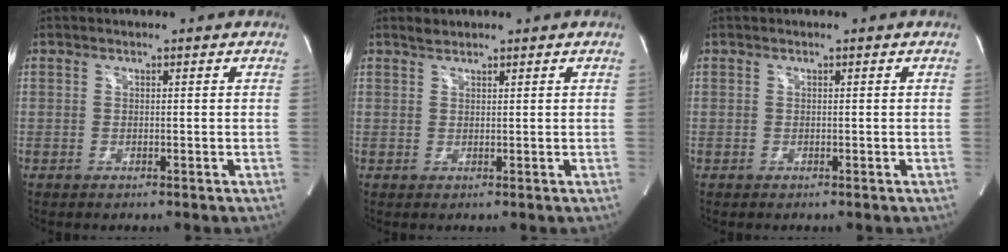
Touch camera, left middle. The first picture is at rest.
{"total": 1.3, "force": [1.2, 0.4, 0.3], "torque": [-0.009, 0.007, 0.023]}
{"total": 0.0}